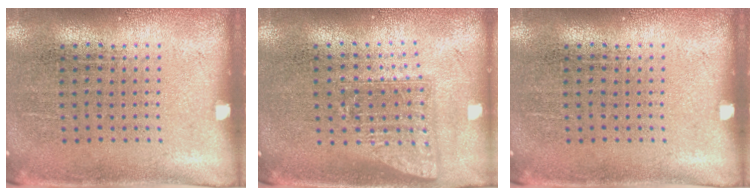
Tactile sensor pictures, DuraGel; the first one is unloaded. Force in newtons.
{"total": 1.6, "press": 1.2, "slide": 1.0}
{"total": 0.0}